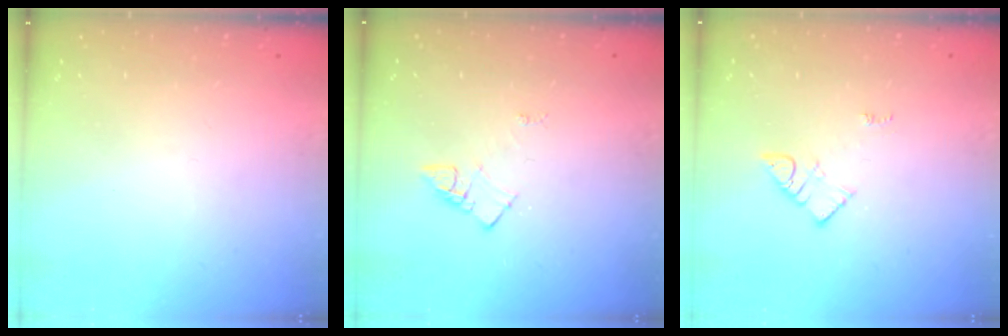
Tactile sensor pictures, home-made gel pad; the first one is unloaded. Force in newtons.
{"total": 4.5, "press": 4.5, "slide": 0.5}
{"total": 3.9, "press": 3.8, "slide": 0.4}